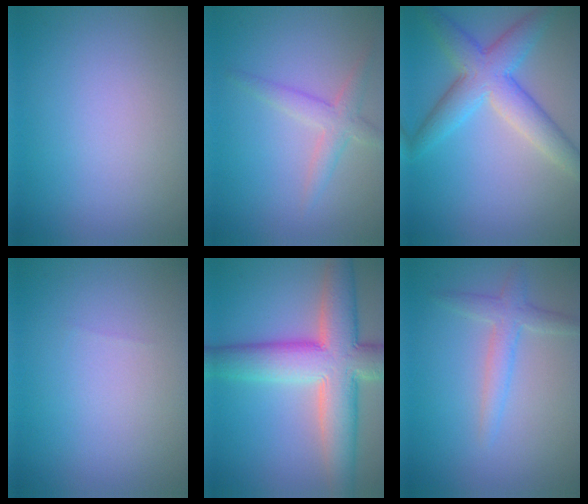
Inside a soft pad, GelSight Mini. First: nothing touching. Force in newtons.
{"total": 2.5, "press": 2.5, "slide": 0.1}
{"total": 5.9, "press": 5.9, "slide": 0.1}
{"total": 0.0}
{"total": 9.8, "press": 9.8, "slide": 0.8}
{"total": 2.3, "press": 2.3, "slide": 0.1}